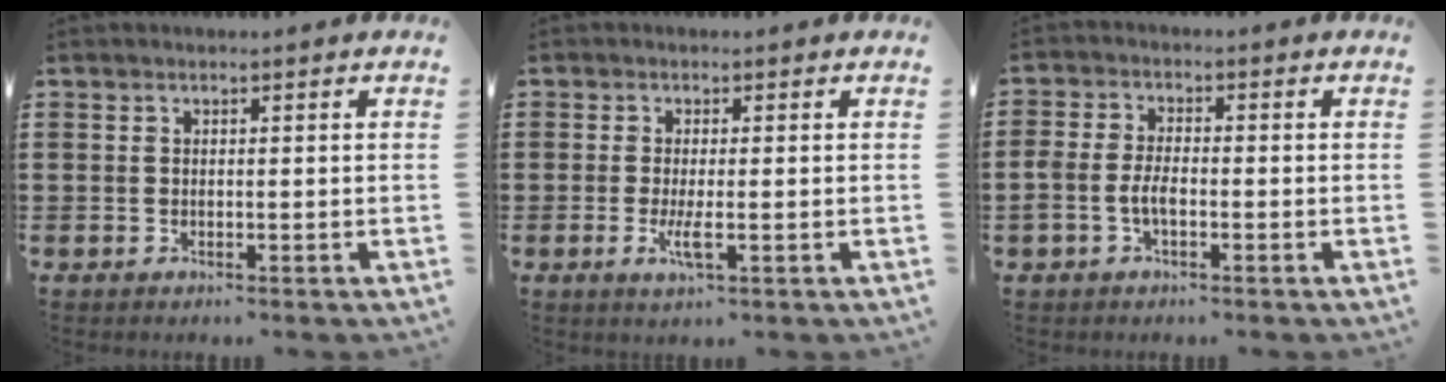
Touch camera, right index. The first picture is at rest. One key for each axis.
{"total": 3.2, "fx": -0.8, "fy": 0.5, "fz": 3.0, "tx": -0.067, "ty": -0.009, "tz": -0.018}
{"total": 3.3, "fx": -1.3, "fy": 1.5, "fz": 2.7, "tx": -0.063, "ty": 0.000, "tz": -0.028}